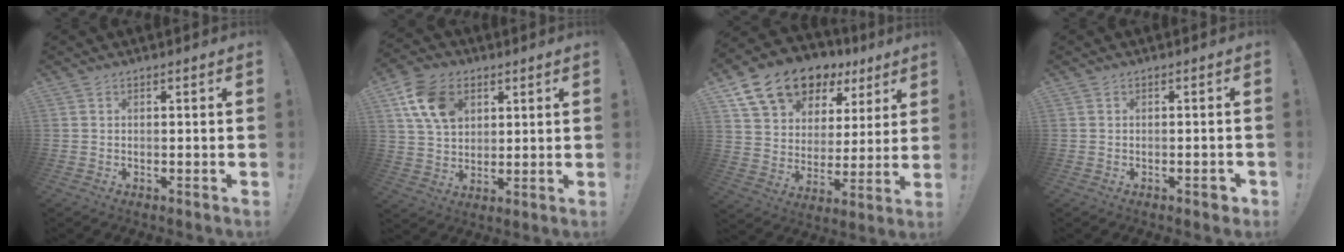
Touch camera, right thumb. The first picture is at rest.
{"total": 13.4, "force": [5.7, 9.7, 7.1], "torque": [-0.129, -0.009, 0.115]}
{"total": 16.5, "force": [11.1, 10.1, 6.9], "torque": [-0.119, -0.065, 0.208]}
{"total": 2.5, "force": [-1.4, 0.9, 1.8], "torque": [-0.031, 0.011, -0.022]}